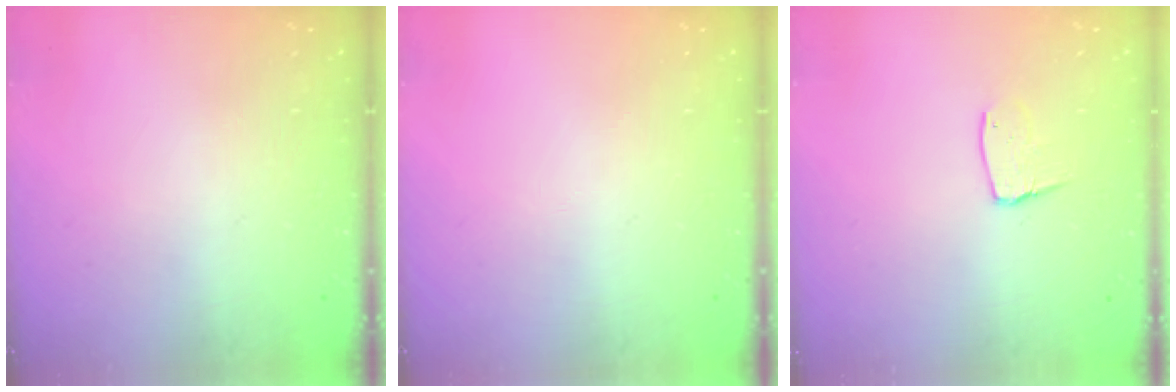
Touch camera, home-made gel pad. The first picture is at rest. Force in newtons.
{"total": 0.0}
{"total": 7.0, "press": 7.0, "slide": 0.5}